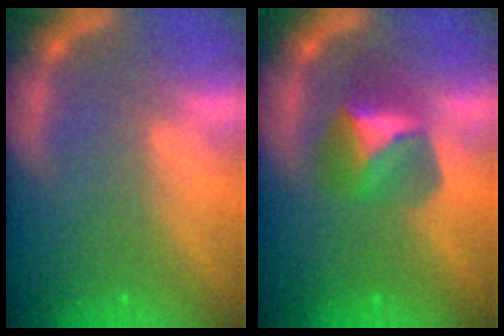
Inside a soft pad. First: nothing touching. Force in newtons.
{"total": 4.4}